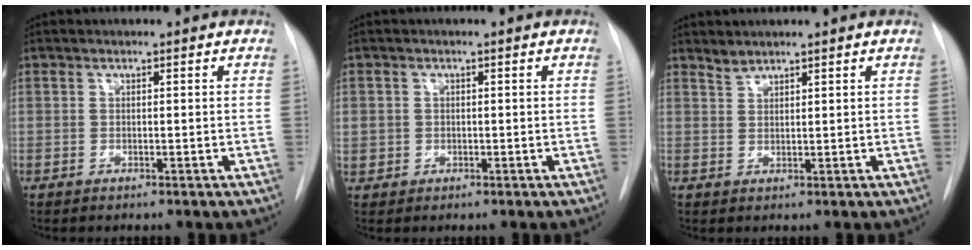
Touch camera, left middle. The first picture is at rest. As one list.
[{"total": 2.4, "force": [0.0, 2.3, 0.6], "torque": [-0.013, 0.004, 0.008]}, {"total": 1.5, "force": [1.5, 0.1, 0.1], "torque": [-0.001, 0.000, 0.032]}]